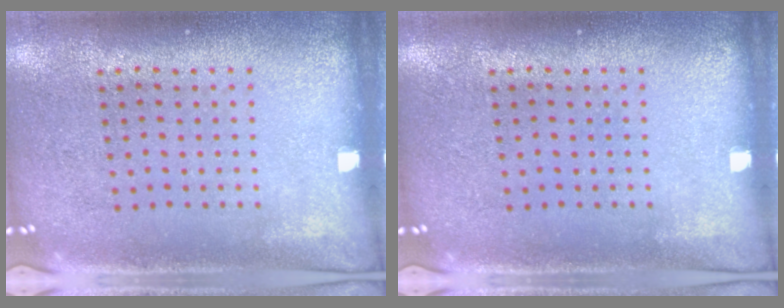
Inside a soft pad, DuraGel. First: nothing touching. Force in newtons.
{"total": 0.0}